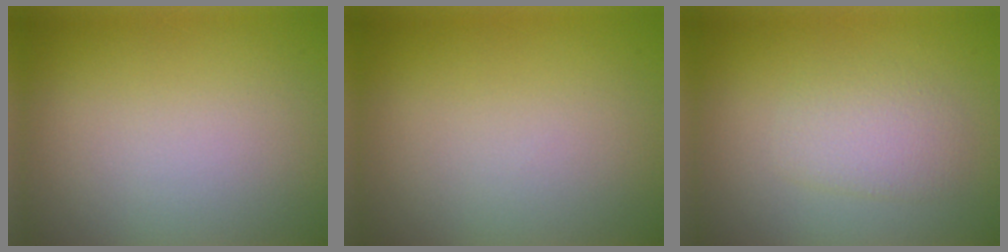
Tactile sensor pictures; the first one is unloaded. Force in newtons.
{"total": 0.0}
{"total": 2.3, "press": 2.3, "slide": 0.1}